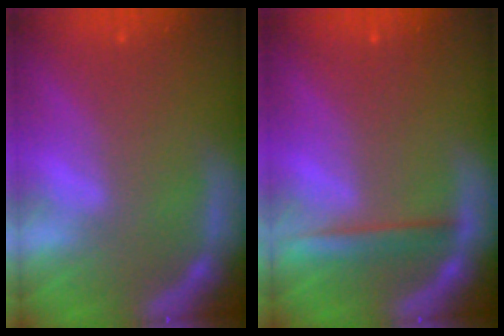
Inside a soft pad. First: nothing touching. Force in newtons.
{"total": 2.5}